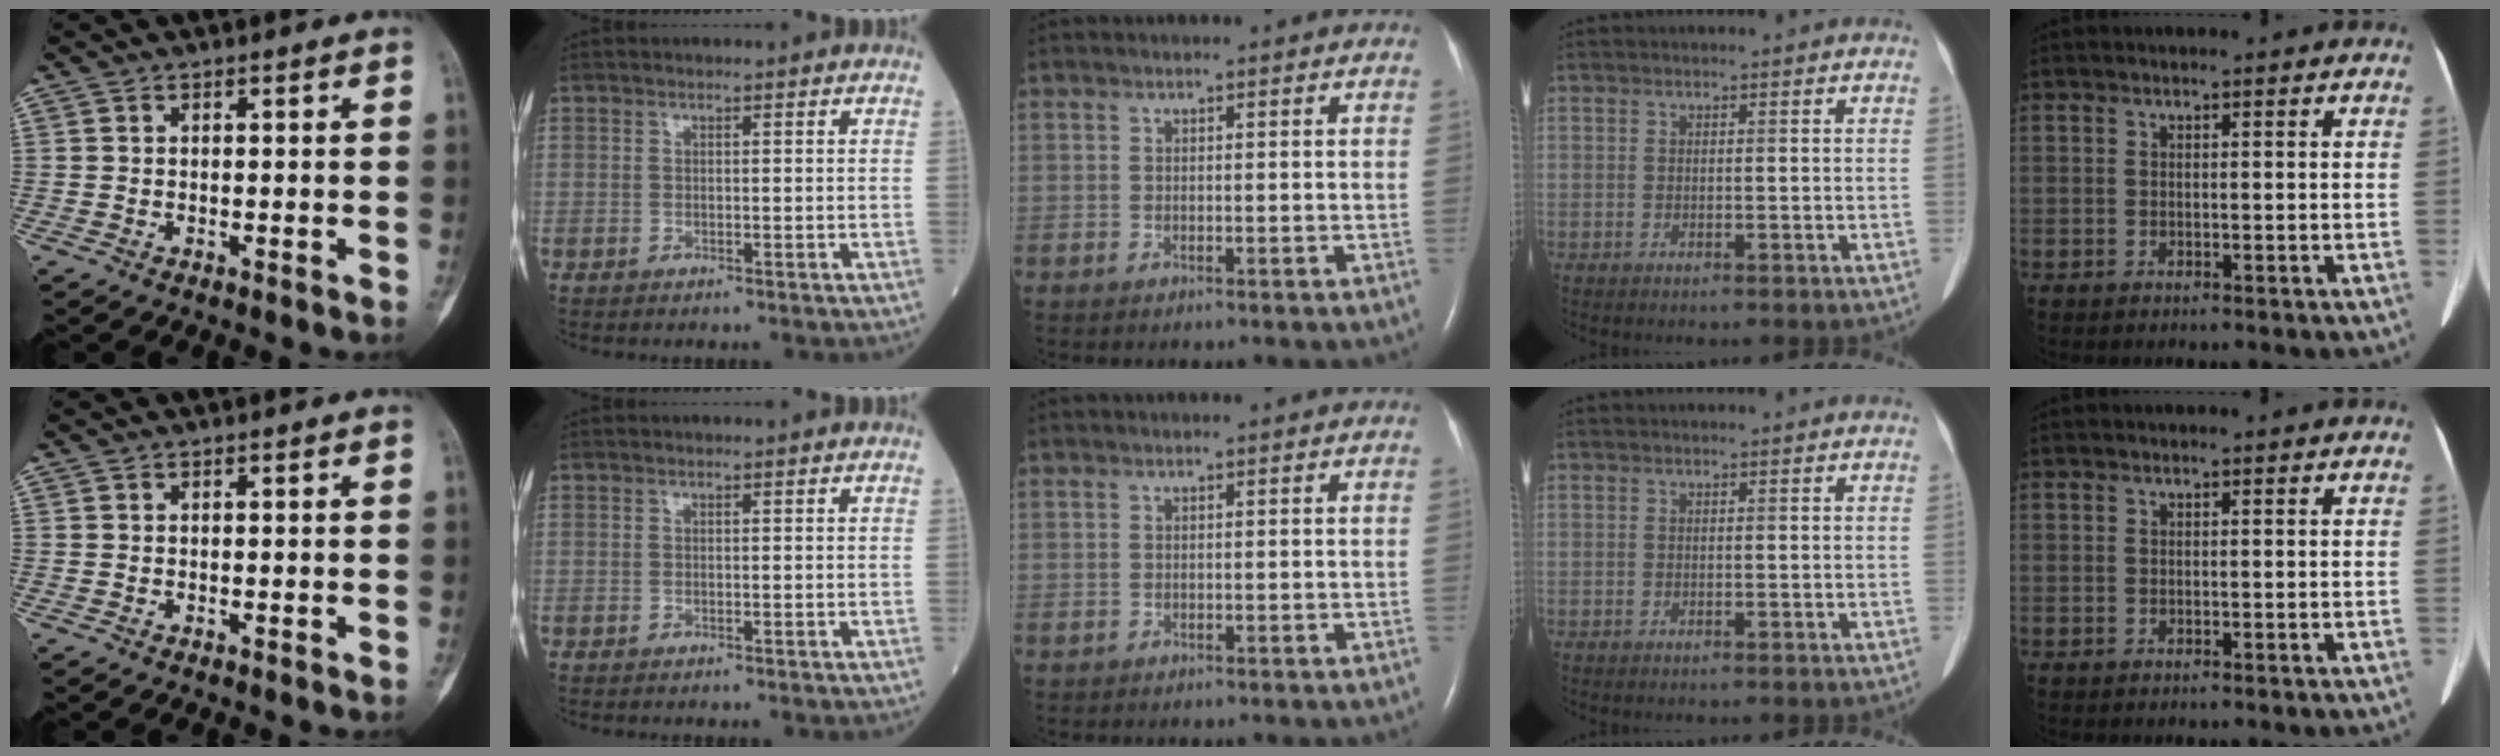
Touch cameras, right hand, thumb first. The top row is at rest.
{}